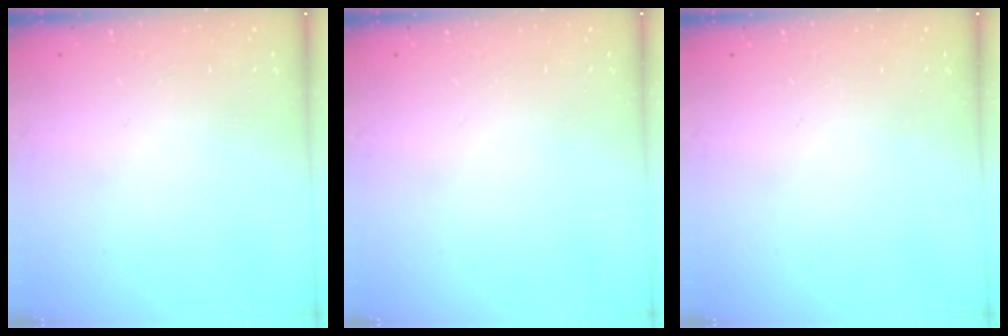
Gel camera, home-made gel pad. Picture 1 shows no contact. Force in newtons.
{"total": 0.0}
{"total": 0.0}